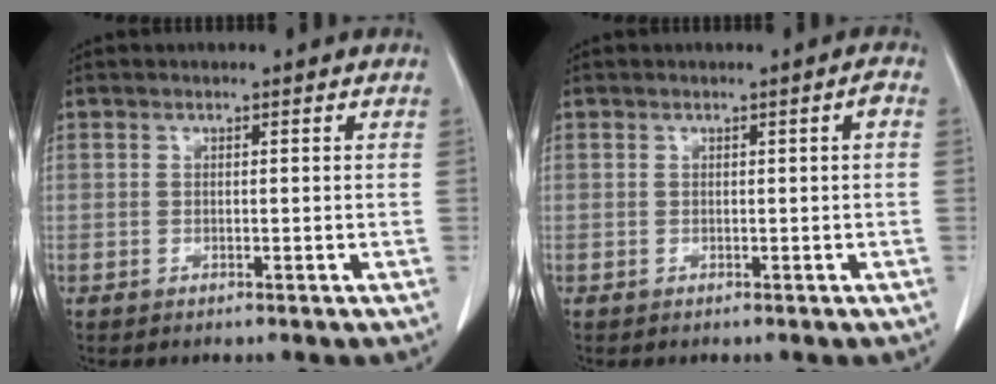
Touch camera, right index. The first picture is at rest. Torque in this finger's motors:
{"motor_torque": [0.27, -0.07, 0.10, 0.01]}